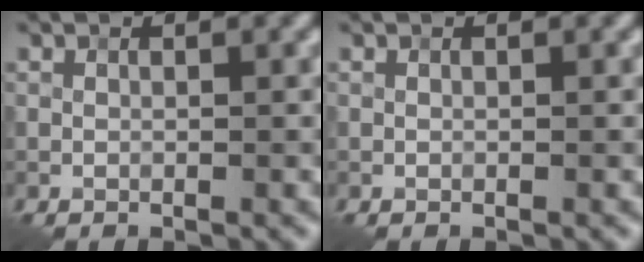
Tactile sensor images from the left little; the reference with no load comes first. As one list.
[{"total": 0.0}]